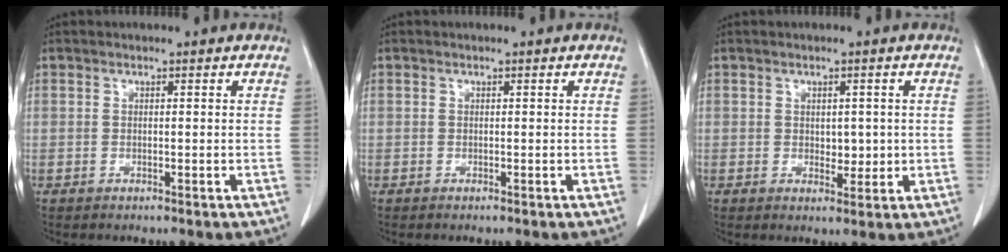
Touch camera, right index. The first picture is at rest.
{"total": 0.0}
{"total": 2.8, "force": [0.2, 1.7, 2.2], "torque": [-0.027, -0.003, 0.009]}